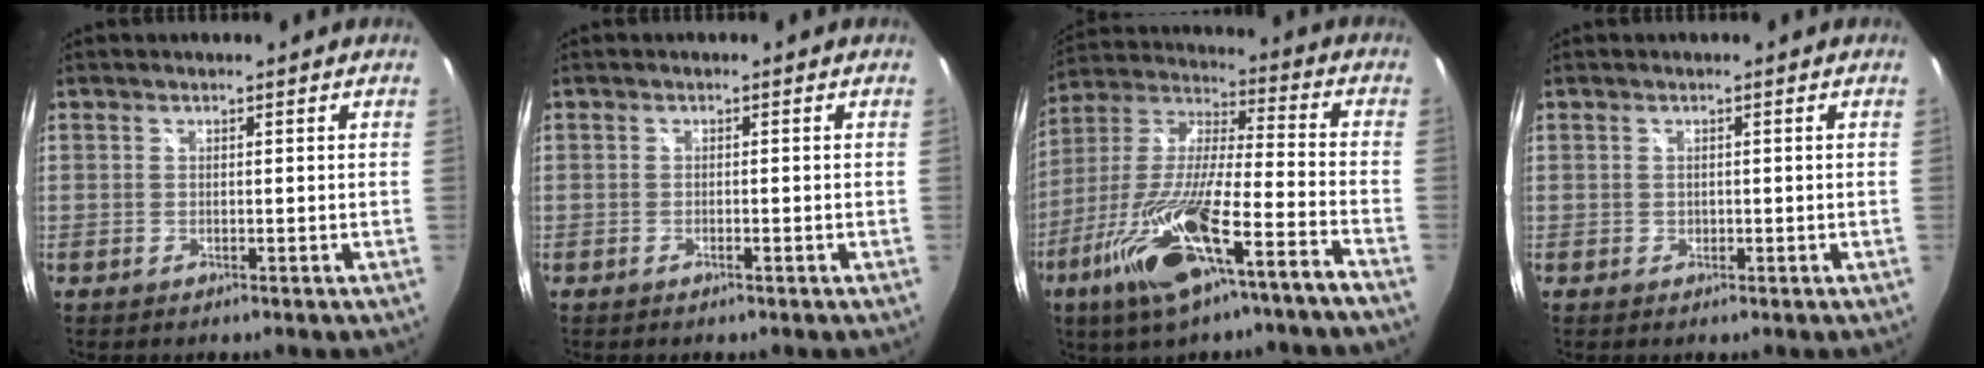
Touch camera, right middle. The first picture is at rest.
{"total": 0.7, "force": [-0.5, 0.2, 0.4], "torque": [-0.009, 0.000, -0.010]}
{"total": 20.6, "force": [-12.3, 2.3, 16.4], "torque": [-0.313, -0.037, -0.222]}
{"total": 0.6, "force": [-0.2, 0.6, 0.0], "torque": [0.002, -0.004, -0.003]}